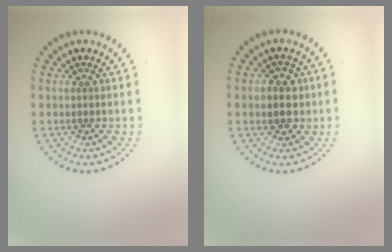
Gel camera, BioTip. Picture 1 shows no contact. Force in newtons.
{"total": 2.8, "press": 2.7, "slide": 0.7}